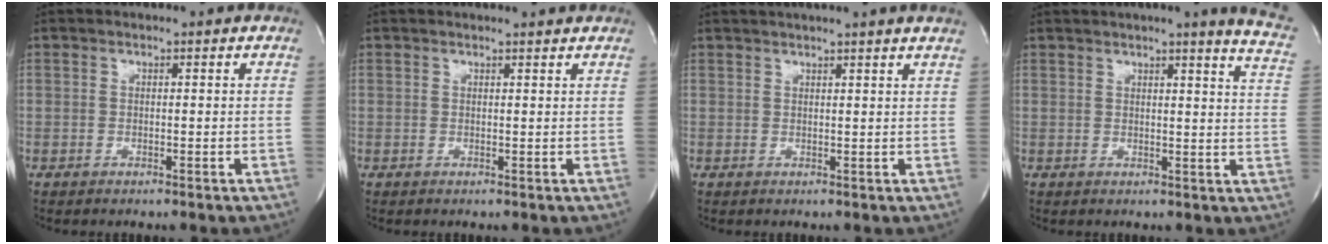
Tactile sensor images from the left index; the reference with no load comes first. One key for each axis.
{"total": 1.8, "fx": 1.7, "fy": -0.3, "fz": 0.3, "tx": -0.009, "ty": -0.005, "tz": 0.019}
{"total": 7.9, "fx": 6.9, "fy": -1.1, "fz": 3.6, "tx": -0.049, "ty": 0.020, "tz": 0.075}
{"total": 10.7, "fx": 8.7, "fy": -0.6, "fz": 6.2, "tx": -0.070, "ty": -0.041, "tz": 0.074}